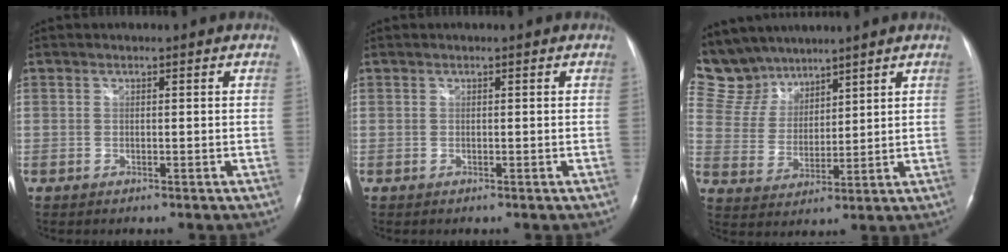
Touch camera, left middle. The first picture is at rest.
{"total": 0.0}
{"total": 10.1, "force": [9.1, 4.3, 0.7], "torque": [-0.029, 0.017, 0.195]}